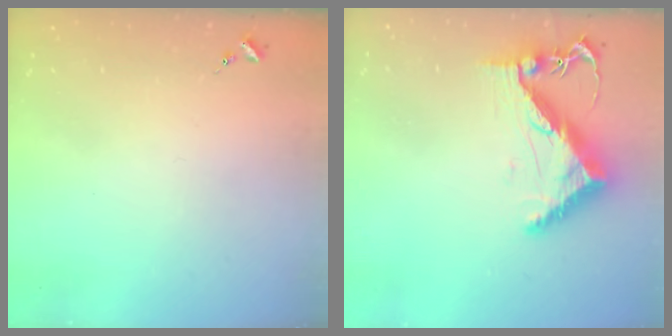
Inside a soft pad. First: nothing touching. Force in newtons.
{"total": 11.1, "press": 11.0, "slide": 1.3}